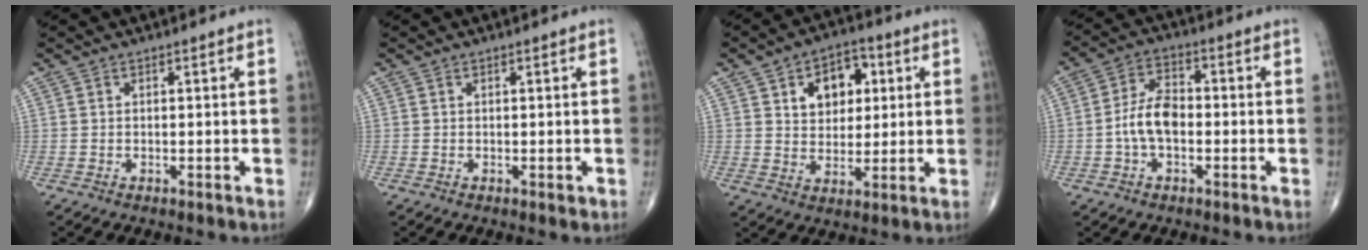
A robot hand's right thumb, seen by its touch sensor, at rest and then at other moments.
{"total": 0.6, "force": [-0.1, 0.3, 0.5], "torque": [-0.002, -0.001, 0.000]}
{"total": 10.1, "force": [3.3, 7.1, 6.4], "torque": [-0.055, -0.005, 0.052]}
{"total": 7.6, "force": [-1.4, 4.4, 6.0], "torque": [-0.111, 0.025, -0.034]}